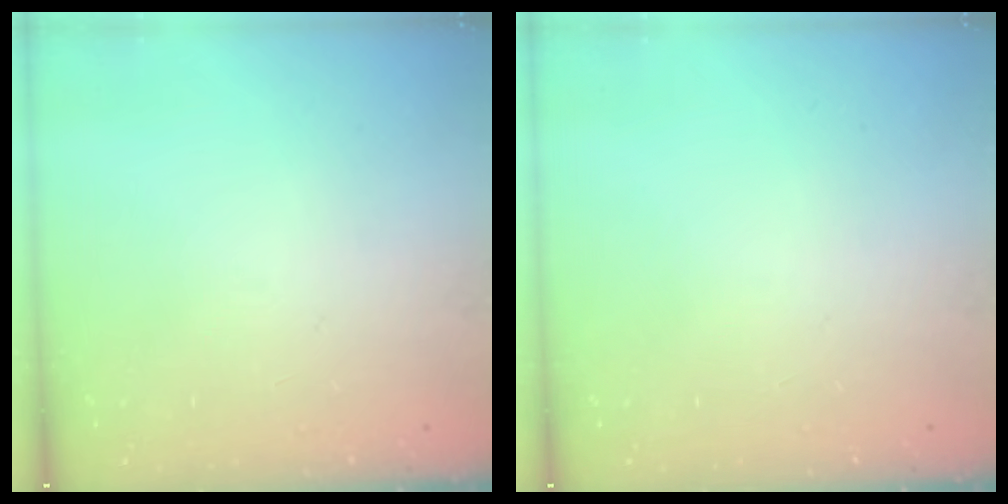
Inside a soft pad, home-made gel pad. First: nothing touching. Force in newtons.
{"total": 0.0}